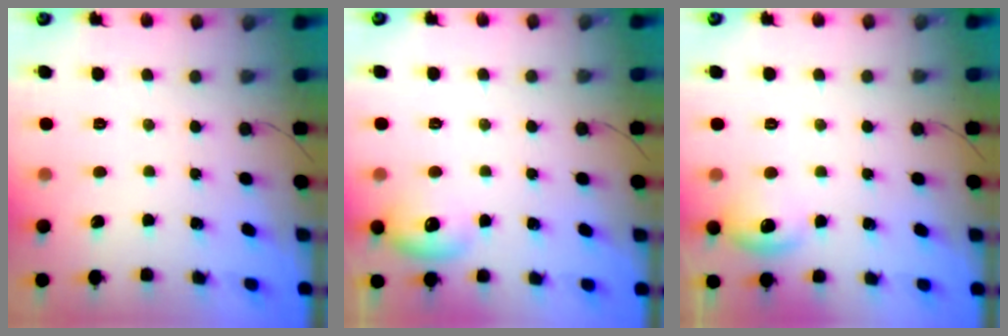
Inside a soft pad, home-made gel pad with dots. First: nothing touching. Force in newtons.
{"total": 8.5, "press": 8.4, "slide": 1.3}
{"total": 7.4, "press": 7.3, "slide": 1.6}